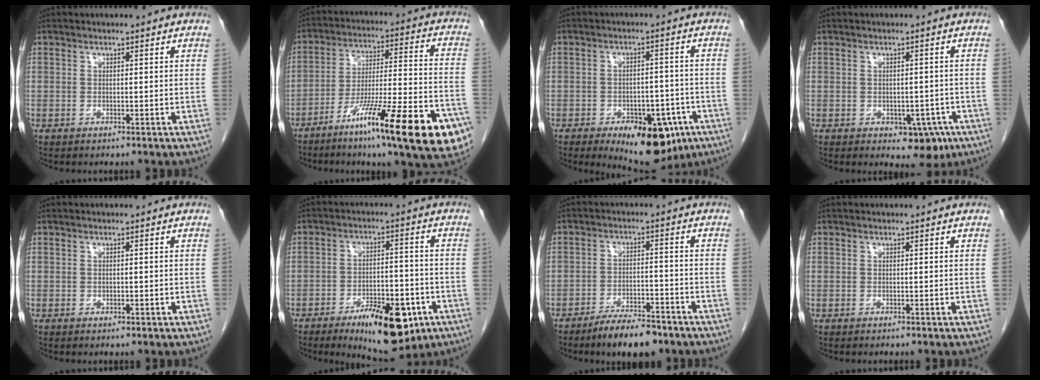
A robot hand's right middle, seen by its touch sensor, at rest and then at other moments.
{"total": 23.3, "force": [-12.8, 2.1, 19.4], "torque": [-0.233, -0.017, -0.201]}
{"total": 12.2, "force": [-6.6, 5.7, 8.5], "torque": [-0.103, 0.005, -0.085]}
{"total": 4.9, "force": [-2.1, 2.9, 3.4], "torque": [-0.030, 0.003, -0.018]}
{"total": 0.5, "force": [-0.2, 0.3, 0.4], "torque": [-0.006, 0.000, -0.002]}
{"total": 13.0, "force": [-6.9, 4.7, 10.0], "torque": [-0.142, -0.005, -0.096]}
{"total": 7.6, "force": [-5.9, 2.2, 4.3], "torque": [-0.069, -0.005, -0.097]}
{"total": 0.0}